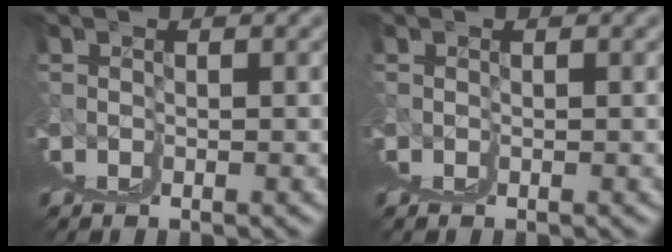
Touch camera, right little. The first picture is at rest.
{"total": 0.0}